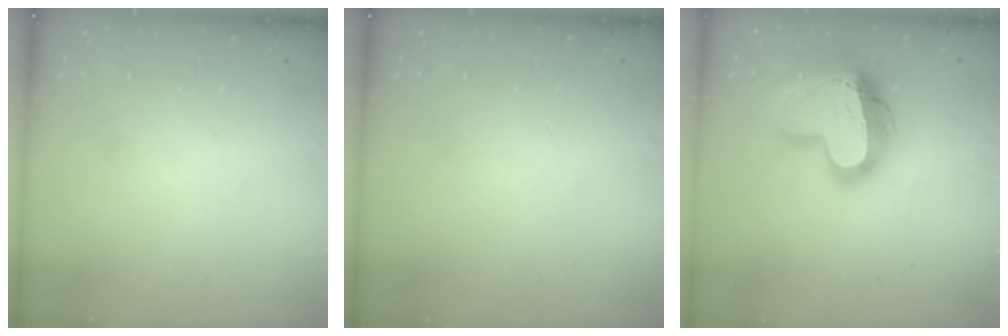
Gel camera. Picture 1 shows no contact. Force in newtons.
{"total": 0.0}
{"total": 21.0, "press": 20.9, "slide": 1.9}